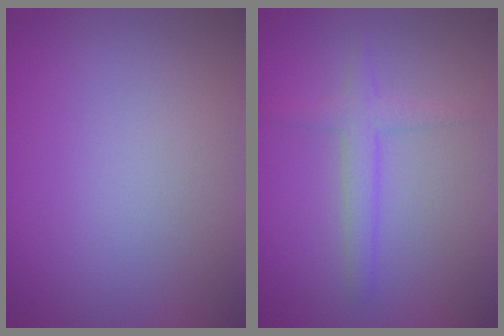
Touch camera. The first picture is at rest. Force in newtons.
{"total": 2.3, "press": 2.3, "slide": 0.1}